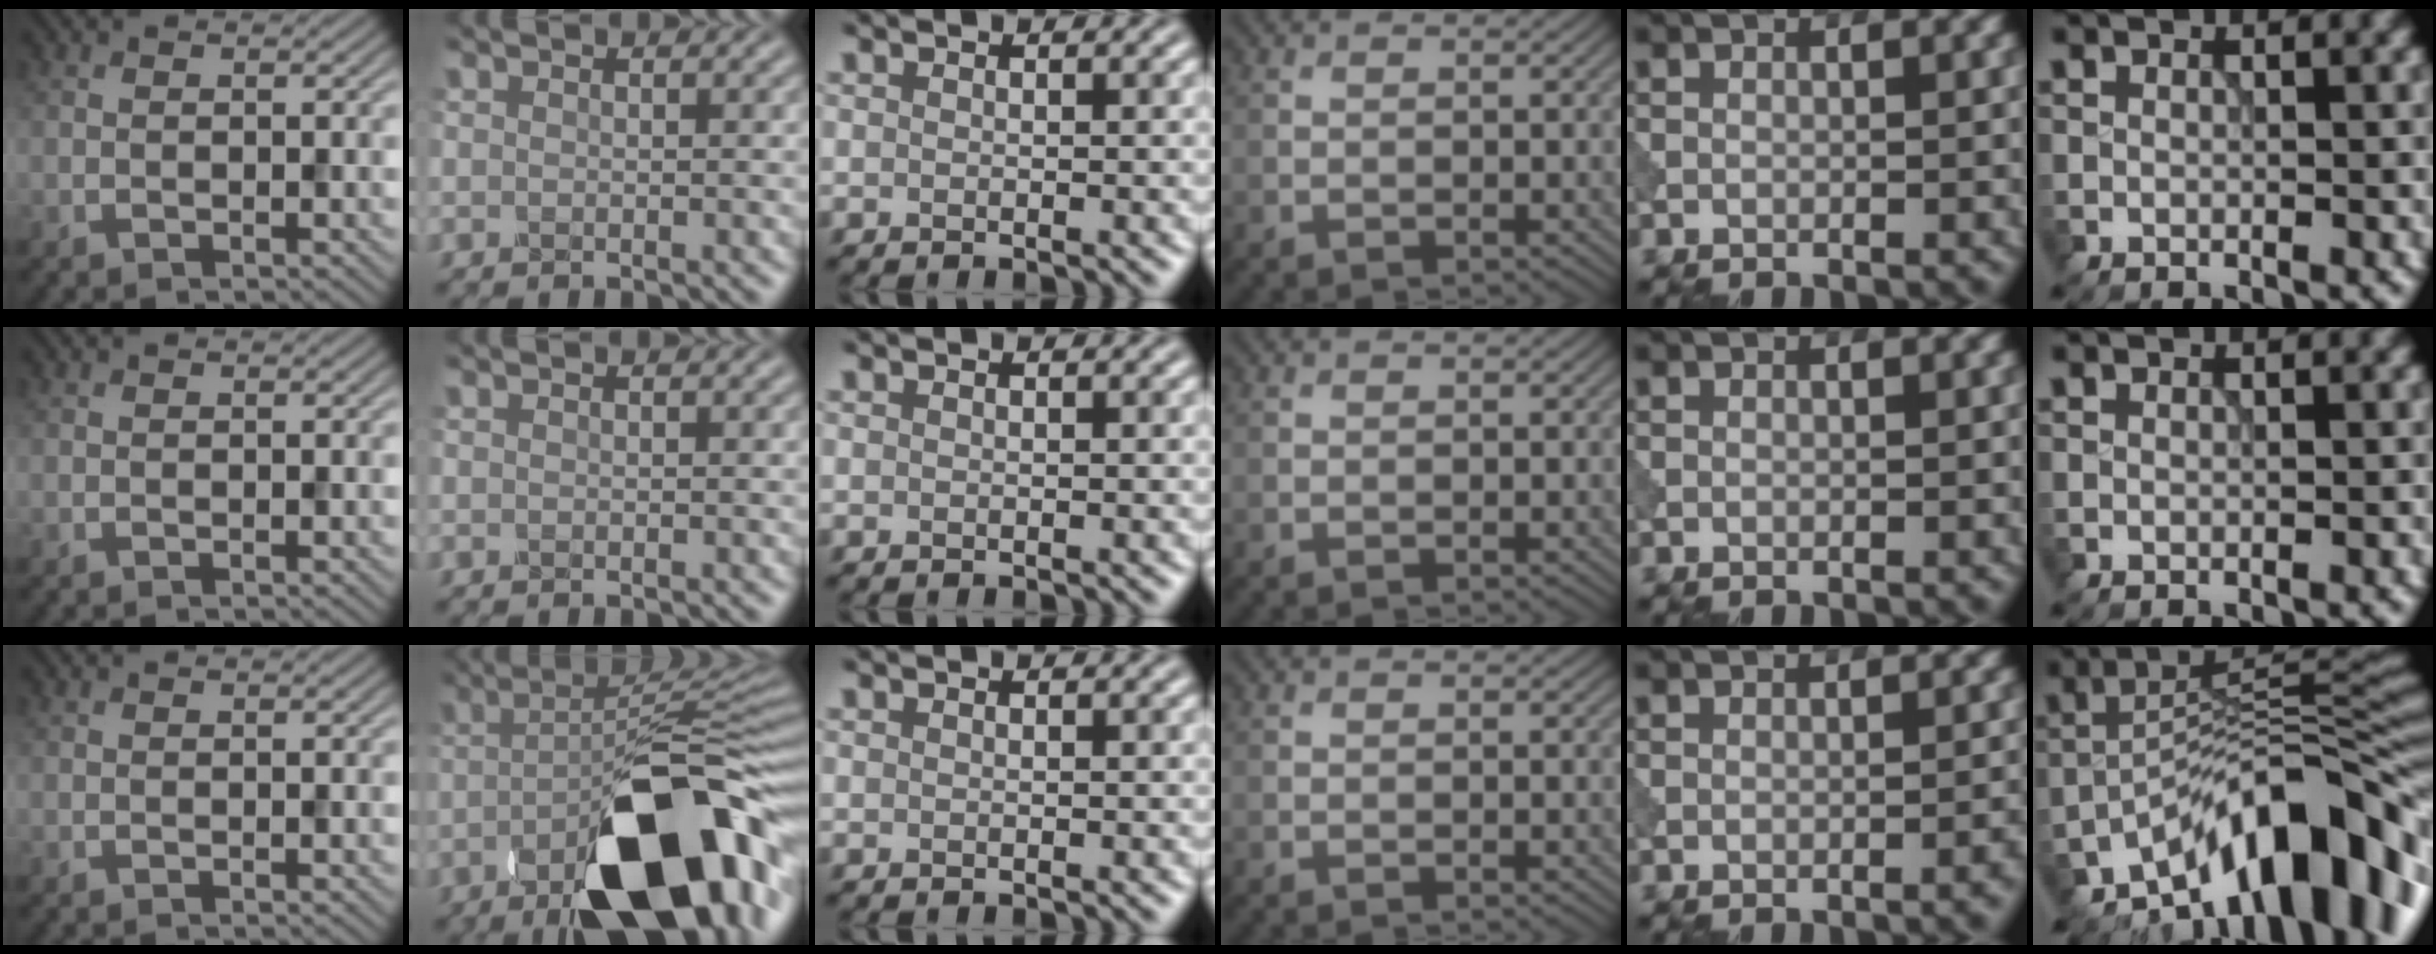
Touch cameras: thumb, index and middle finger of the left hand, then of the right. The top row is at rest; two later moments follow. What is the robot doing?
{"motion": "dispense", "object": "dispenser bottle"}